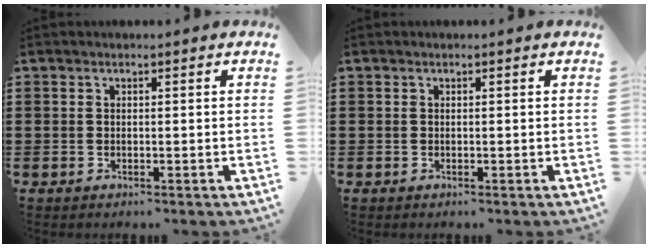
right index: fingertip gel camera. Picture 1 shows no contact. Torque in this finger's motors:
{"motor_torque": [0.56, 0.56, 0.00, 0.00]}